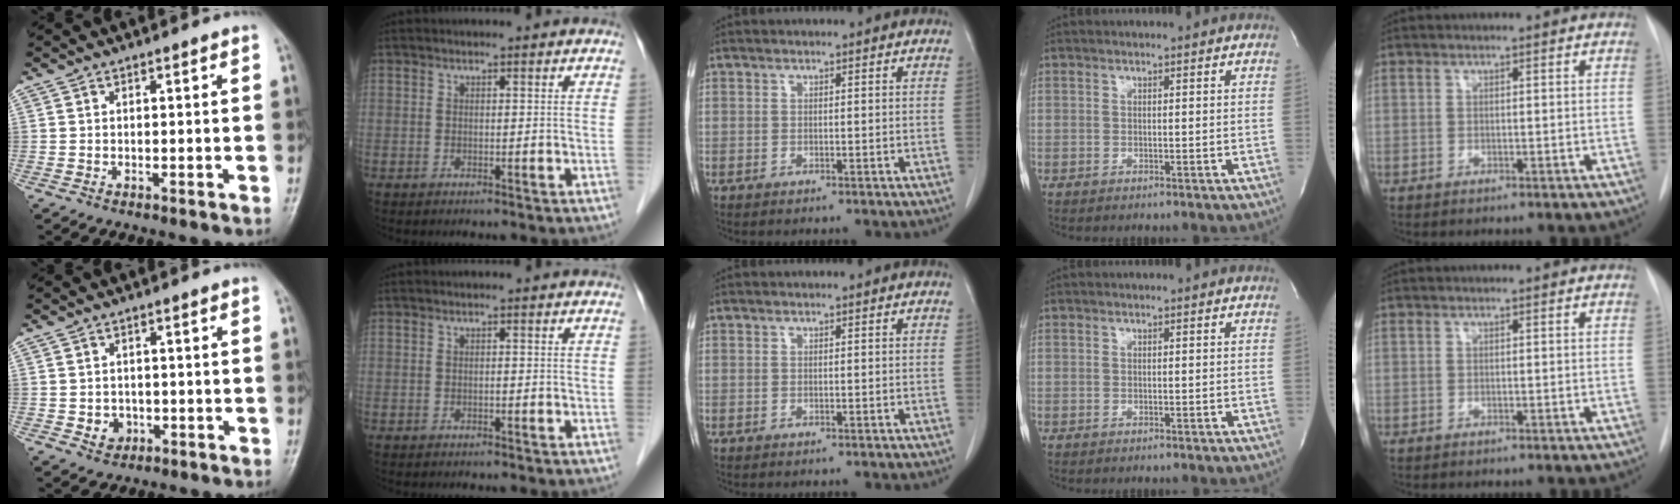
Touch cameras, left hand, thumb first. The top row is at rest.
{"thumb": {"total": 3.1, "force": [-0.7, 2.8, 1.2], "torque": [-0.005, 0.004, -0.004]}}